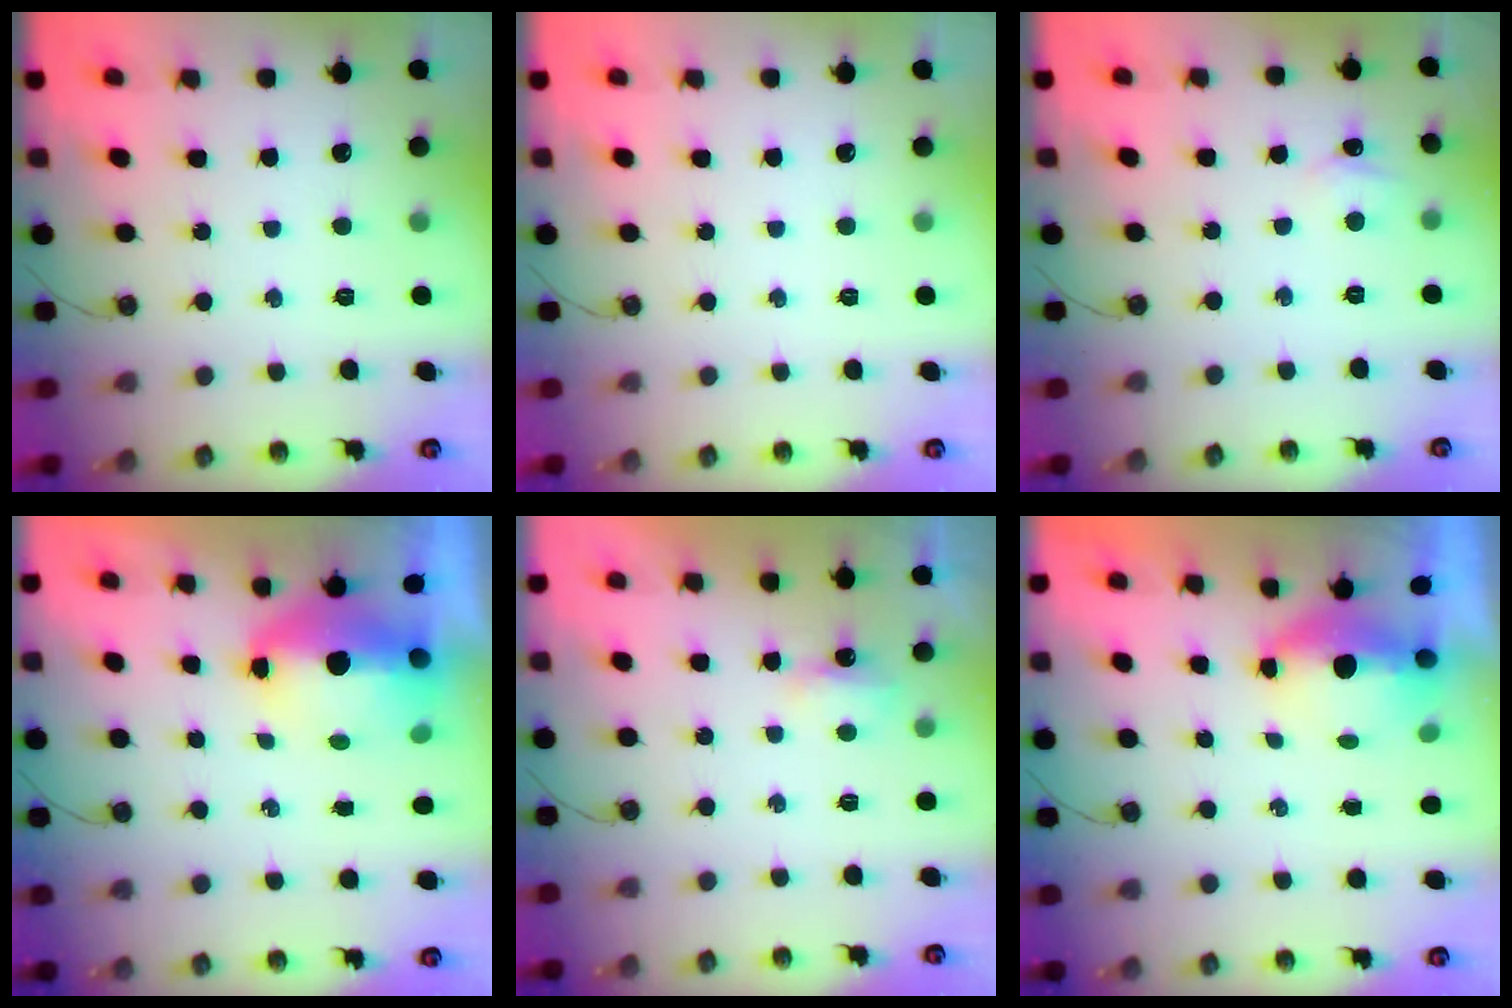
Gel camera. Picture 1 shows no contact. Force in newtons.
{"total": 0.0}
{"total": 4.1, "press": 4.0, "slide": 0.6}
{"total": 8.2, "press": 8.2, "slide": 1.0}
{"total": 3.8, "press": 3.8, "slide": 0.5}
{"total": 5.1, "press": 4.9, "slide": 1.4}